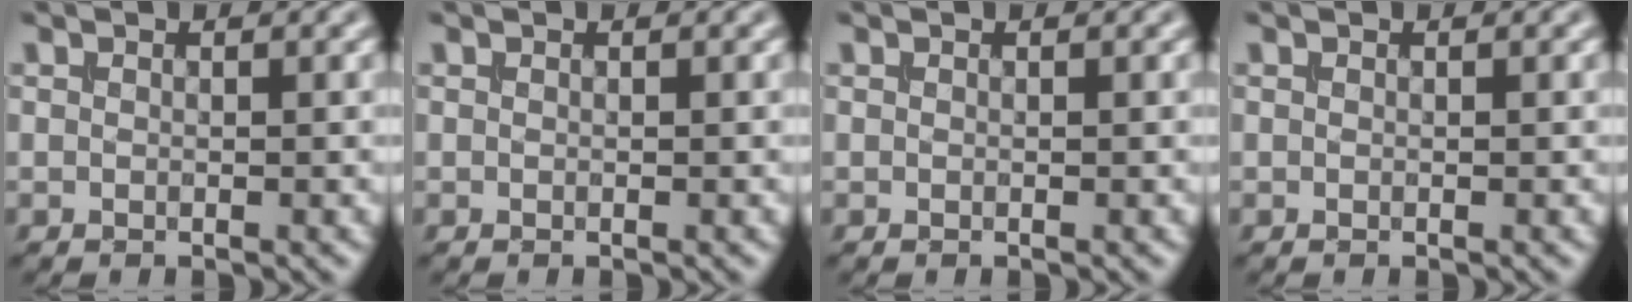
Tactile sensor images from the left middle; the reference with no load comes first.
{"total": 0.0}
{"total": 0.0}
{"total": 0.0}